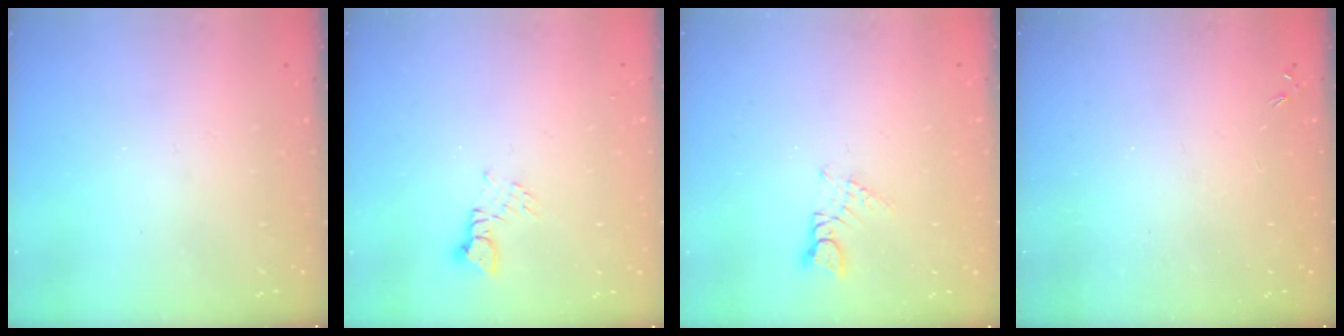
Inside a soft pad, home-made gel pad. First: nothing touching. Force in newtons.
{"total": 2.4, "press": 2.4, "slide": 0.1}
{"total": 2.0, "press": 2.0, "slide": 0.2}
{"total": 0.0}